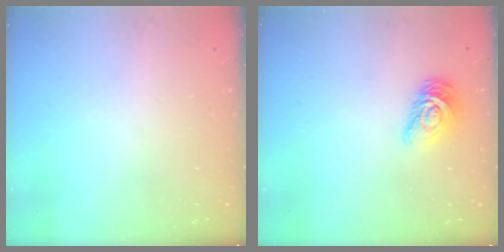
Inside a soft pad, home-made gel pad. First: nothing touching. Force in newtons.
{"total": 9.1, "press": 9.1, "slide": 0.6}